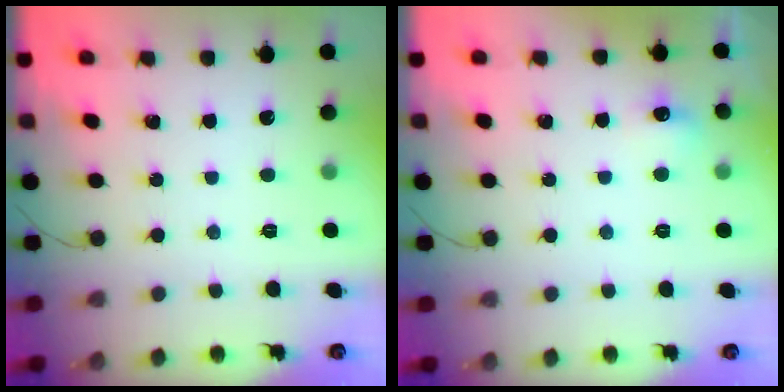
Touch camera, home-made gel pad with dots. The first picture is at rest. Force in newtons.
{"total": 6.4, "press": 6.3, "slide": 1.3}